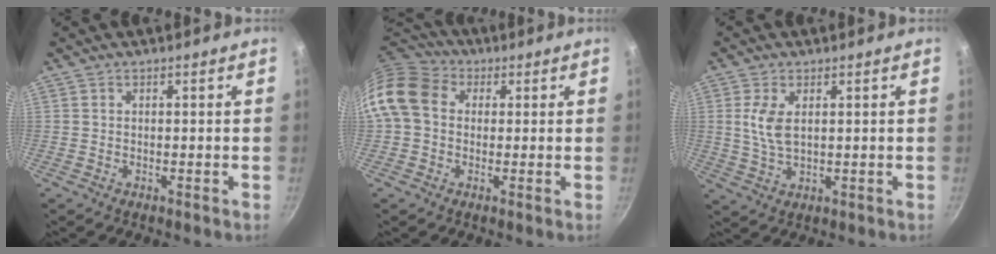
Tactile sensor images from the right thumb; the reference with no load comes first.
{"total": 11.9, "force": [1.5, 9.6, 6.9], "torque": [-0.115, 0.025, 0.009]}
{"total": 5.8, "force": [1.4, 3.0, 4.8], "torque": [-0.098, -0.007, 0.030]}